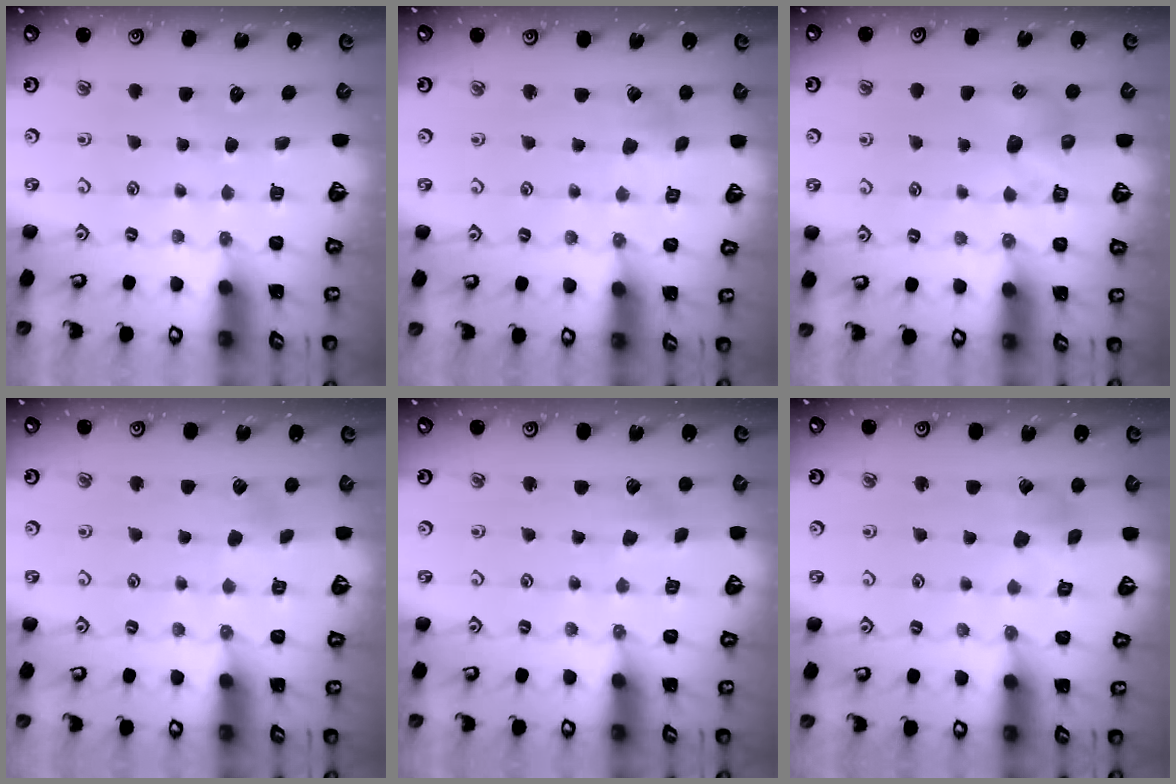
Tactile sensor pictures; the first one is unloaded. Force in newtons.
{"total": 2.5, "press": 2.5, "slide": 0.3}
{"total": 7.8, "press": 7.8, "slide": 0.2}
{"total": 2.9, "press": 2.9, "slide": 0.2}
{"total": 1.8, "press": 1.8, "slide": 0.2}
{"total": 4.3, "press": 4.3, "slide": 0.6}